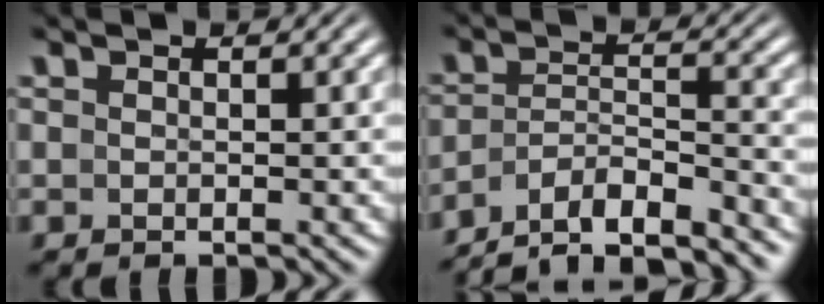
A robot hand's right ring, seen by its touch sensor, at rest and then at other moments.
{"total": 10.3, "force": [-8.4, 5.2, 2.9], "torque": [-0.058, -0.035, -0.136]}